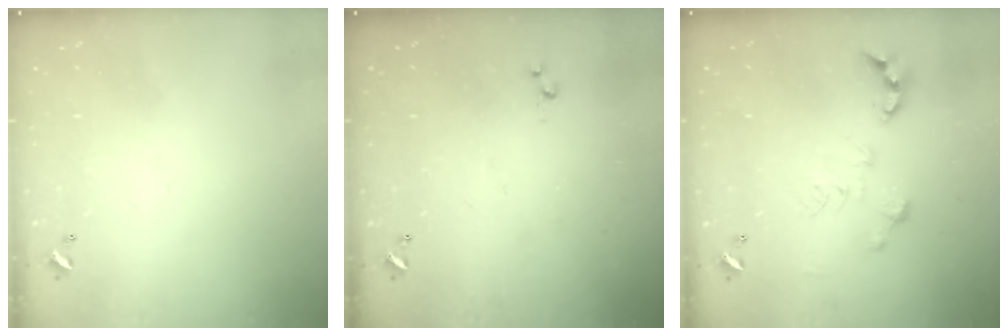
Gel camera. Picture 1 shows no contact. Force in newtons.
{"total": 3.0, "press": 3.0, "slide": 0.4}
{"total": 0.0}